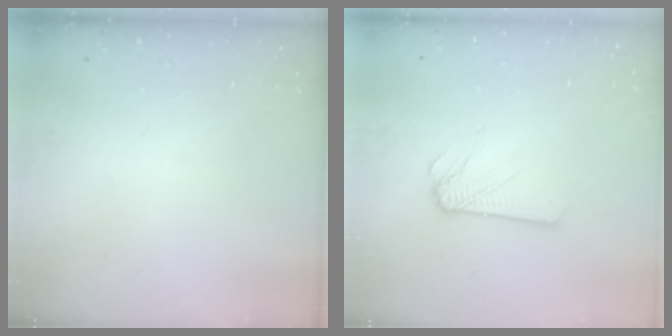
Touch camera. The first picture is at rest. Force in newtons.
{"total": 2.6, "press": 2.6, "slide": 0.3}